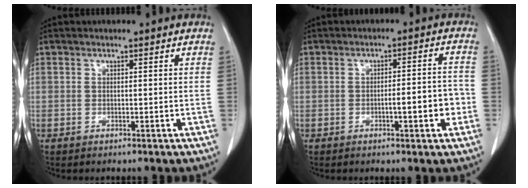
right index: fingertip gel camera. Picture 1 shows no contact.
{"total": 5.6, "force": [-1.7, 1.0, 5.3], "torque": [-0.075, 0.012, -0.018]}